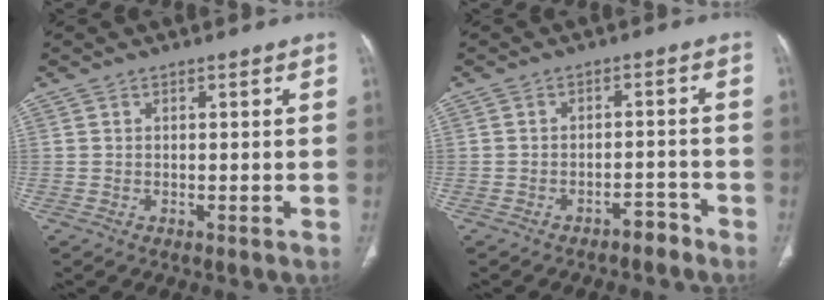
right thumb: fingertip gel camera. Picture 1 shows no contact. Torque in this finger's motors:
{"motor_torque": [-0.03, 0.03, -0.24, -0.08, 0.00]}